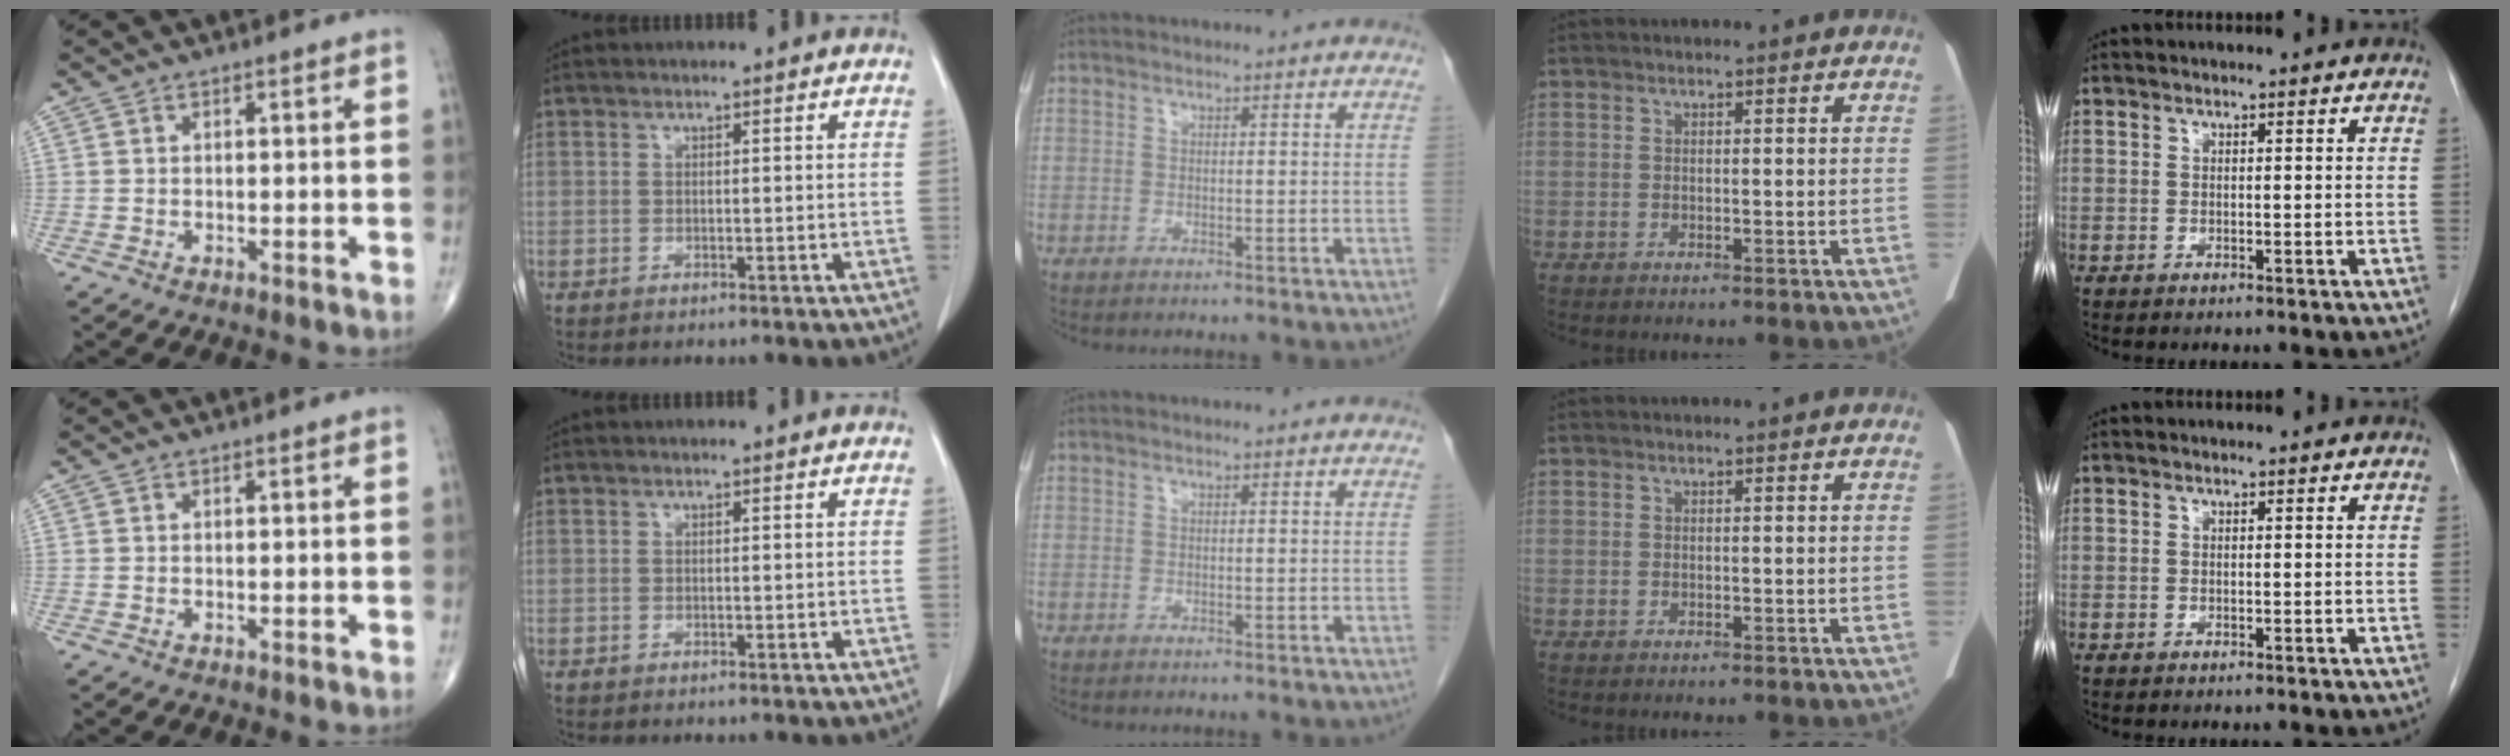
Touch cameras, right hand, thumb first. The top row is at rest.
{}